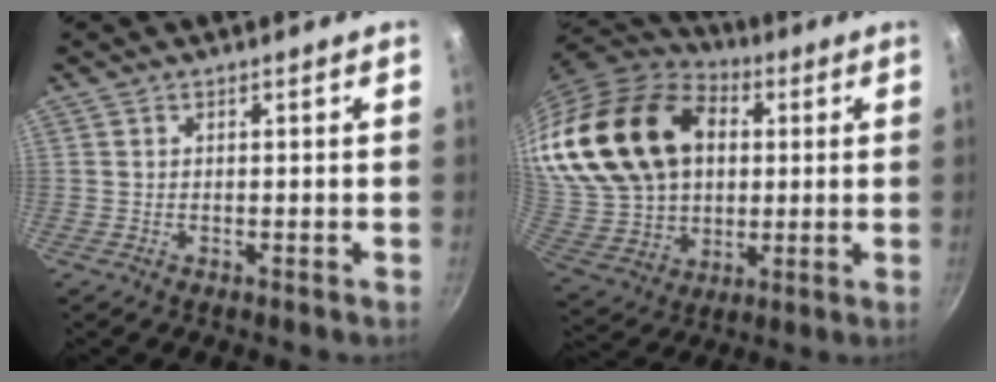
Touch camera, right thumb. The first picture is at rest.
{"total": 29.2, "force": [7.8, 20.8, 18.9], "torque": [-0.376, 0.007, 0.154]}